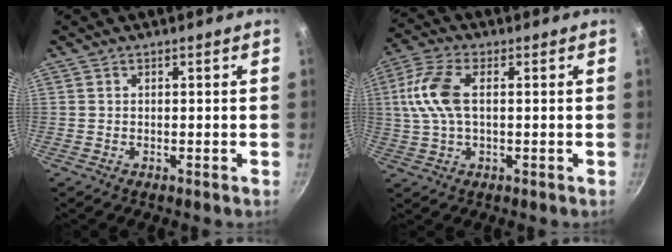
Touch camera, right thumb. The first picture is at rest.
{"total": 10.0, "force": [1.2, 5.2, 8.5], "torque": [-0.183, 0.018, 0.015]}